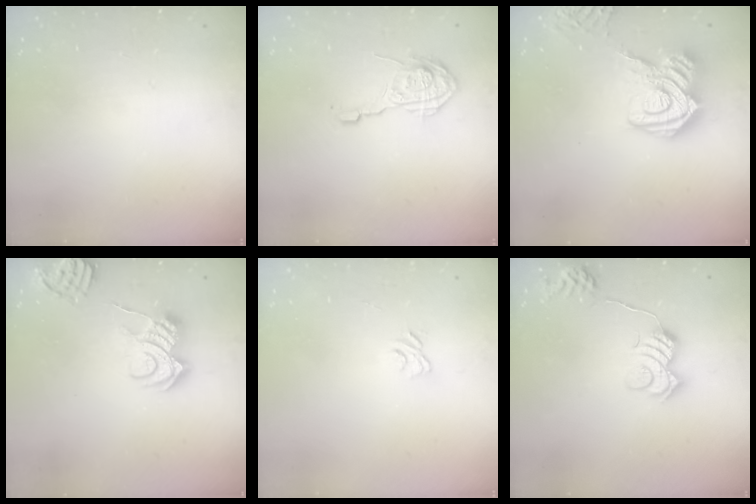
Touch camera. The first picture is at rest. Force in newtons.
{"total": 12.2, "press": 12.2, "slide": 0.5}
{"total": 18.2, "press": 18.1, "slide": 2.0}
{"total": 9.3, "press": 9.2, "slide": 1.2}
{"total": 2.9, "press": 2.6, "slide": 1.3}
{"total": 13.7, "press": 13.7, "slide": 0.4}